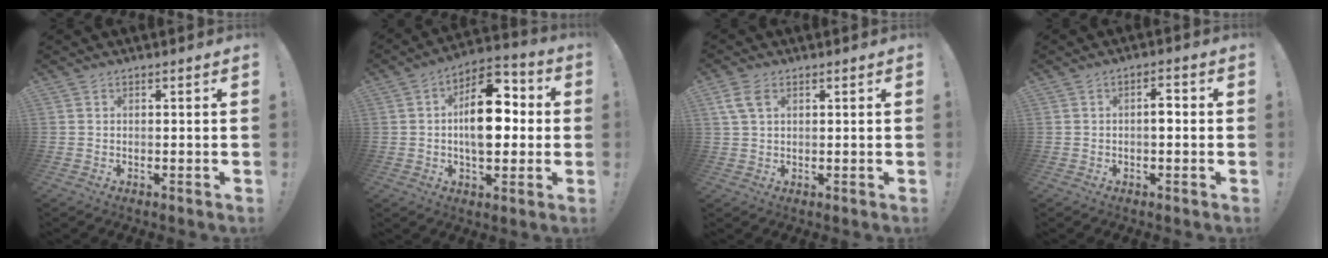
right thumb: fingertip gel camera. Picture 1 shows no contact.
{"total": 16.1, "force": [0.5, 9.5, 13.1], "torque": [-0.189, 0.012, 0.007]}
{"total": 5.2, "force": [2.0, 3.2, 3.6], "torque": [-0.068, 0.005, 0.041]}
{"total": 3.3, "force": [-0.5, 1.7, 2.8], "torque": [-0.041, 0.010, -0.013]}